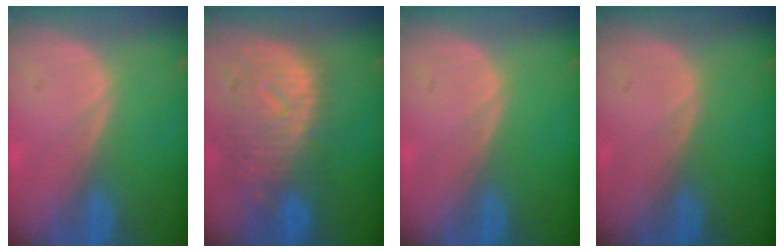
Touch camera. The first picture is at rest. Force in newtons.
{"total": 10.8, "press": 9.7, "slide": 4.8}
{"total": 0.0}
{"total": 0.0}